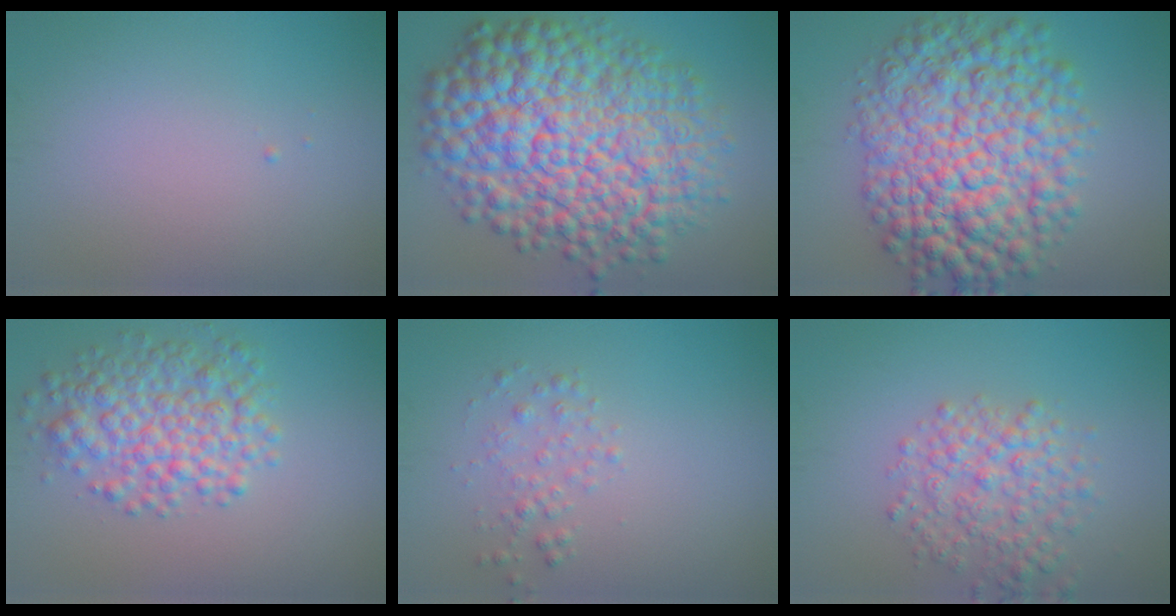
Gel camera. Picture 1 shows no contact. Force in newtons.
{"total": 15.5, "press": 15.5, "slide": 0.1}
{"total": 12.3, "press": 12.3, "slide": 0.2}
{"total": 5.7, "press": 5.7, "slide": 0.1}
{"total": 1.6, "press": 1.6, "slide": 0.0}
{"total": 4.1, "press": 4.1, "slide": 0.2}